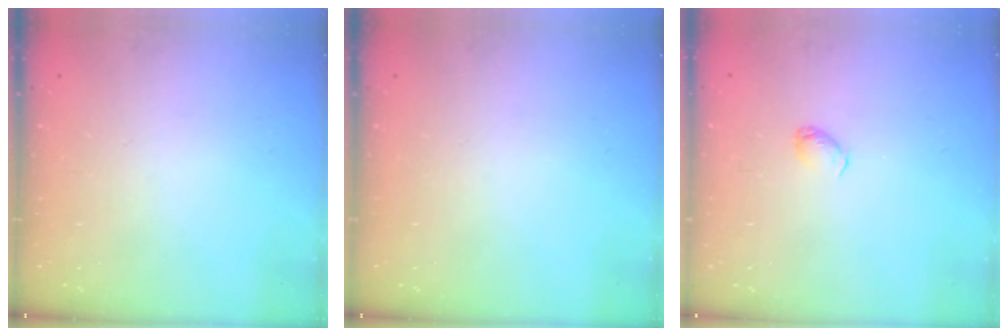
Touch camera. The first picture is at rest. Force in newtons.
{"total": 0.0}
{"total": 2.9, "press": 2.9, "slide": 0.5}